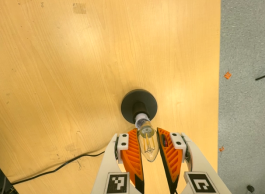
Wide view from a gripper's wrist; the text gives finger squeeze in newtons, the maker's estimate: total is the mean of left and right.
{"total": 11.1, "left": 11.2, "right": 11.0}